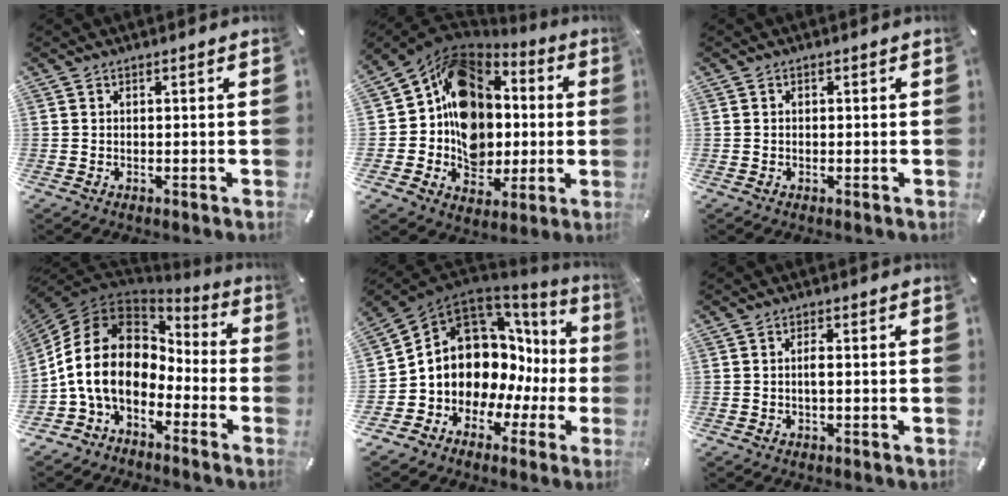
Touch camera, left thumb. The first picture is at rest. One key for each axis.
{"total": 17.2, "fx": 0.5, "fy": 14.7, "fz": 9.0, "tx": -0.150, "ty": 0.001, "tz": 0.022}
{"total": 0.6, "fx": -0.1, "fy": 0.5, "fz": 0.3, "tx": -0.006, "ty": 0.002, "tz": -0.003}
{"total": 15.5, "fx": -2.3, "fy": 11.0, "fz": 10.7, "tx": -0.239, "ty": 0.019, "tz": -0.046}
{"total": 12.3, "fx": 3.0, "fy": 10.1, "fz": 6.3, "tx": -0.109, "ty": -0.057, "tz": 0.060}
{"total": 2.0, "fx": -0.2, "fy": 0.5, "fz": 1.9, "tx": -0.039, "ty": 0.001, "tz": -0.005}